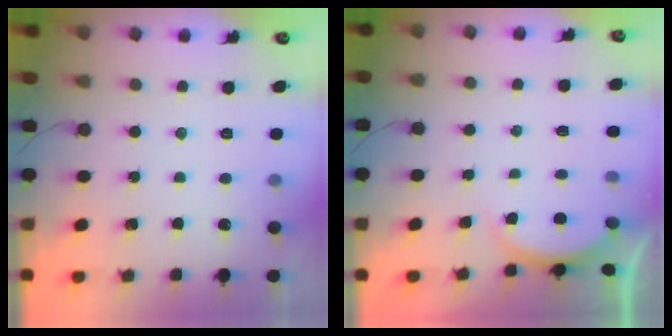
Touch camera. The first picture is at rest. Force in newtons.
{"total": 2.2, "press": 2.2, "slide": 0.6}